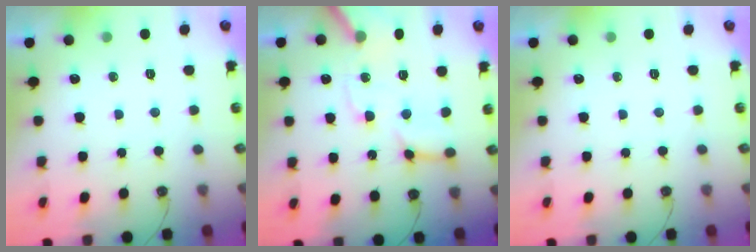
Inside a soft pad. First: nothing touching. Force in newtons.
{"total": 13.1, "press": 13.0, "slide": 1.7}
{"total": 0.0}